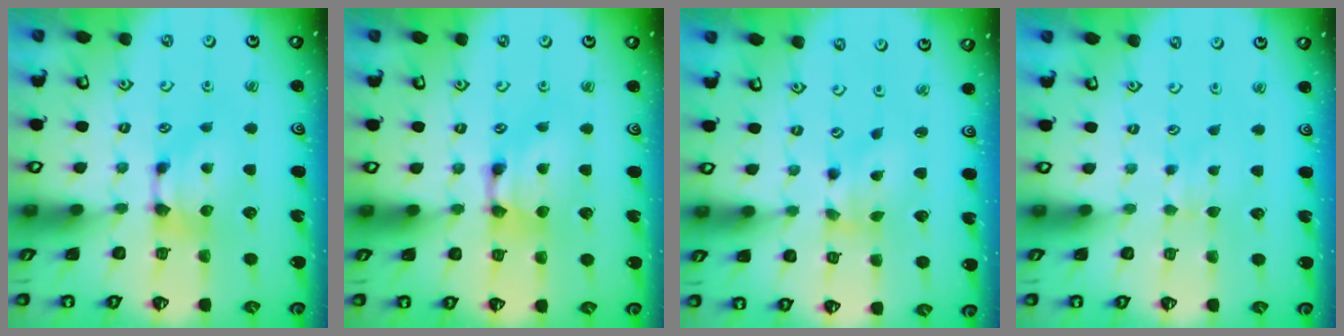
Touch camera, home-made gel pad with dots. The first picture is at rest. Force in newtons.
{"total": 2.0, "press": 2.0, "slide": 0.1}
{"total": 1.3, "press": 0.4, "slide": 1.3}
{"total": 3.5, "press": 3.4, "slide": 0.5}